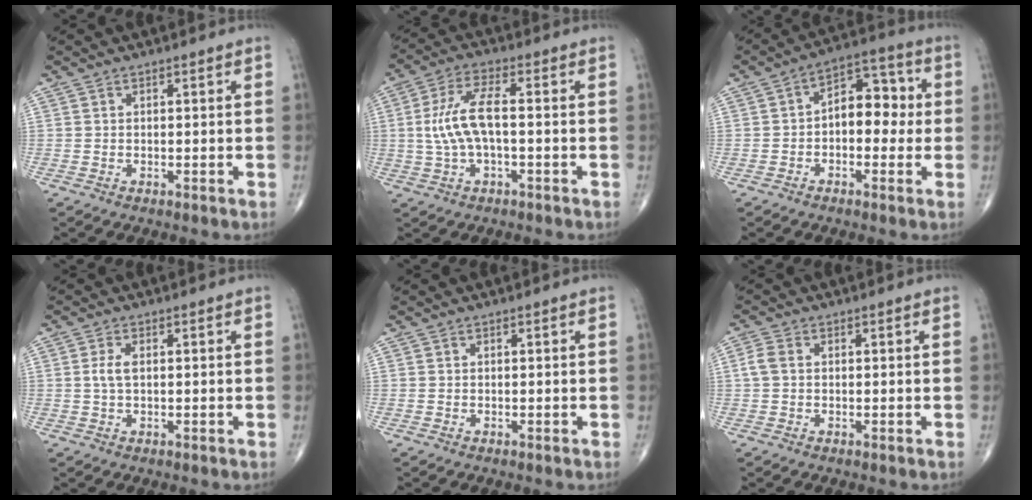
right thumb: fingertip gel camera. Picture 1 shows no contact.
{"total": 9.2, "force": [-0.2, 3.5, 8.5], "torque": [-0.189, 0.024, -0.004]}
{"total": 9.8, "force": [-0.1, 6.2, 7.6], "torque": [-0.073, 0.034, -0.013]}
{"total": 2.5, "force": [0.3, 1.2, 2.2], "torque": [-0.053, 0.005, 0.005]}
{"total": 0.0}
{"total": 2.6, "force": [0.2, 1.9, 1.8], "torque": [-0.046, 0.008, 0.002]}